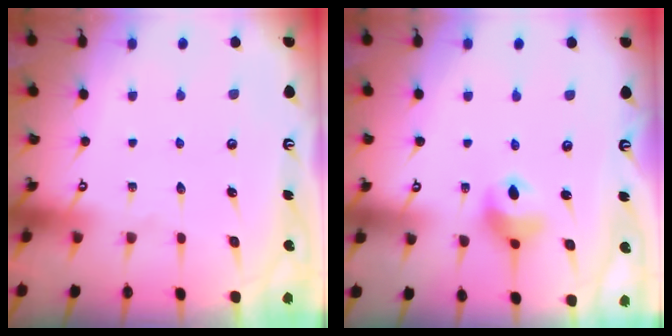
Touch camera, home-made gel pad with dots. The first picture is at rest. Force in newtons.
{"total": 7.2, "press": 7.2, "slide": 0.4}